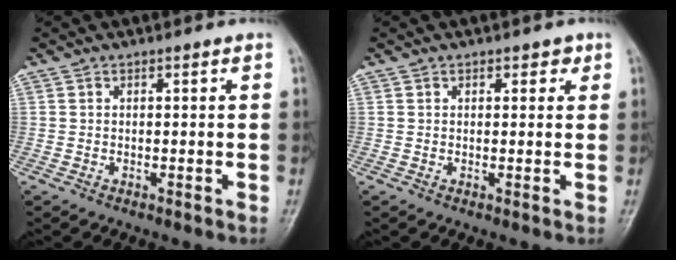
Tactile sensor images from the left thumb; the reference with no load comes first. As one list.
[{"total": 1.9, "force": [1.1, 1.2, 1.0], "torque": [0.003, -0.002, 0.011]}]